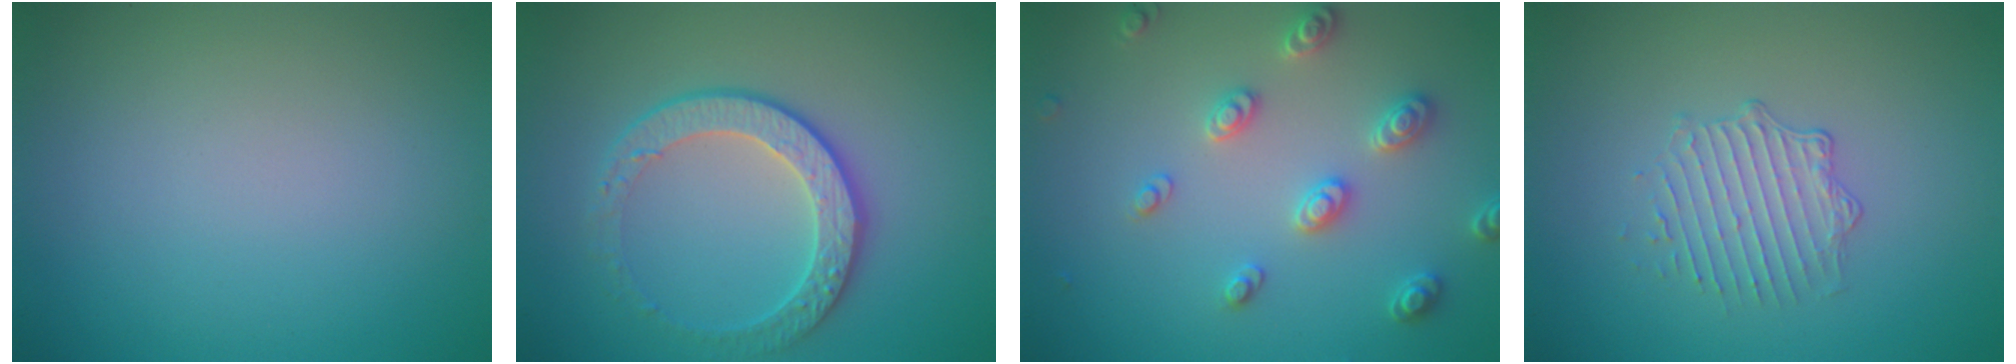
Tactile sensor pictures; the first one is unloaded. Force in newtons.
{"total": 3.9, "press": 3.5, "slide": 1.8}
{"total": 3.0, "press": 3.0, "slide": 0.7}
{"total": 1.9, "press": 1.4, "slide": 1.4}